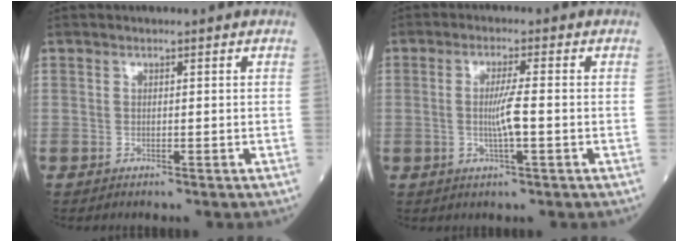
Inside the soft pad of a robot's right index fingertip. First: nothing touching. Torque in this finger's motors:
{"motor_torque": [0.12, -0.05, 0.09, 0.02]}